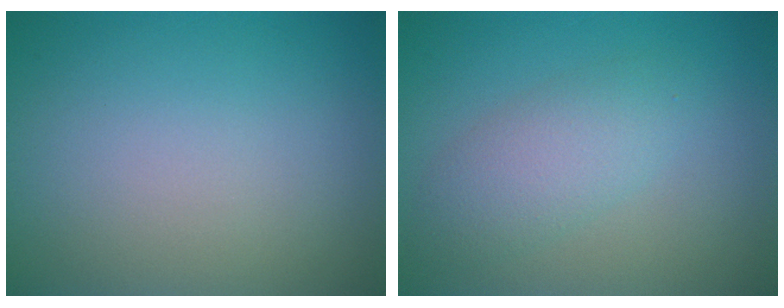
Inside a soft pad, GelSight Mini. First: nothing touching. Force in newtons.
{"total": 3.4, "press": 3.4, "slide": 0.2}